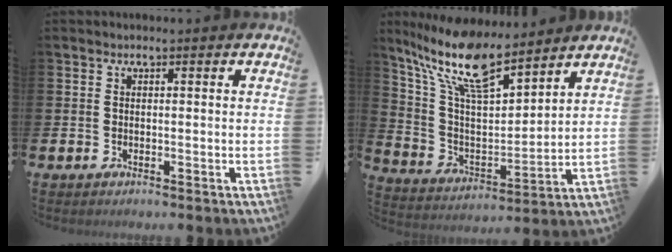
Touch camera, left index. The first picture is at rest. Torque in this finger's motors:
{"motor_torque": [0.52, -0.24, 1.05, 0.21]}